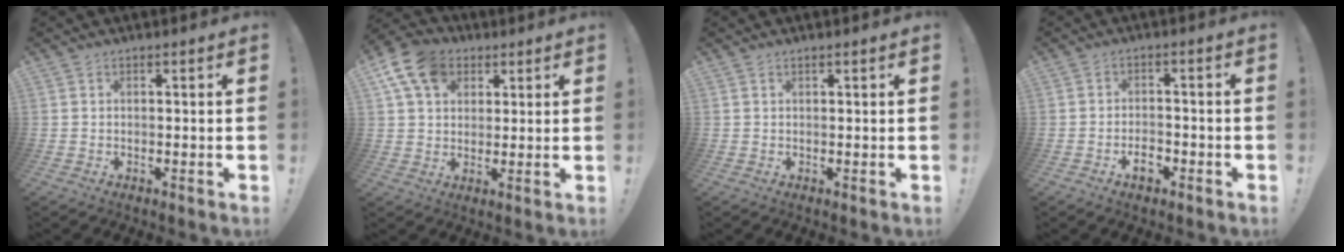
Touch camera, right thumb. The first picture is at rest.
{"total": 13.2, "force": [5.8, 9.6, 7.0], "torque": [-0.129, -0.015, 0.114]}
{"total": 0.5, "force": [0.3, -0.2, 0.4], "torque": [-0.007, 0.000, 0.005]}
{"total": 4.0, "force": [-2.5, 2.1, 2.4], "torque": [-0.041, 0.017, -0.041]}